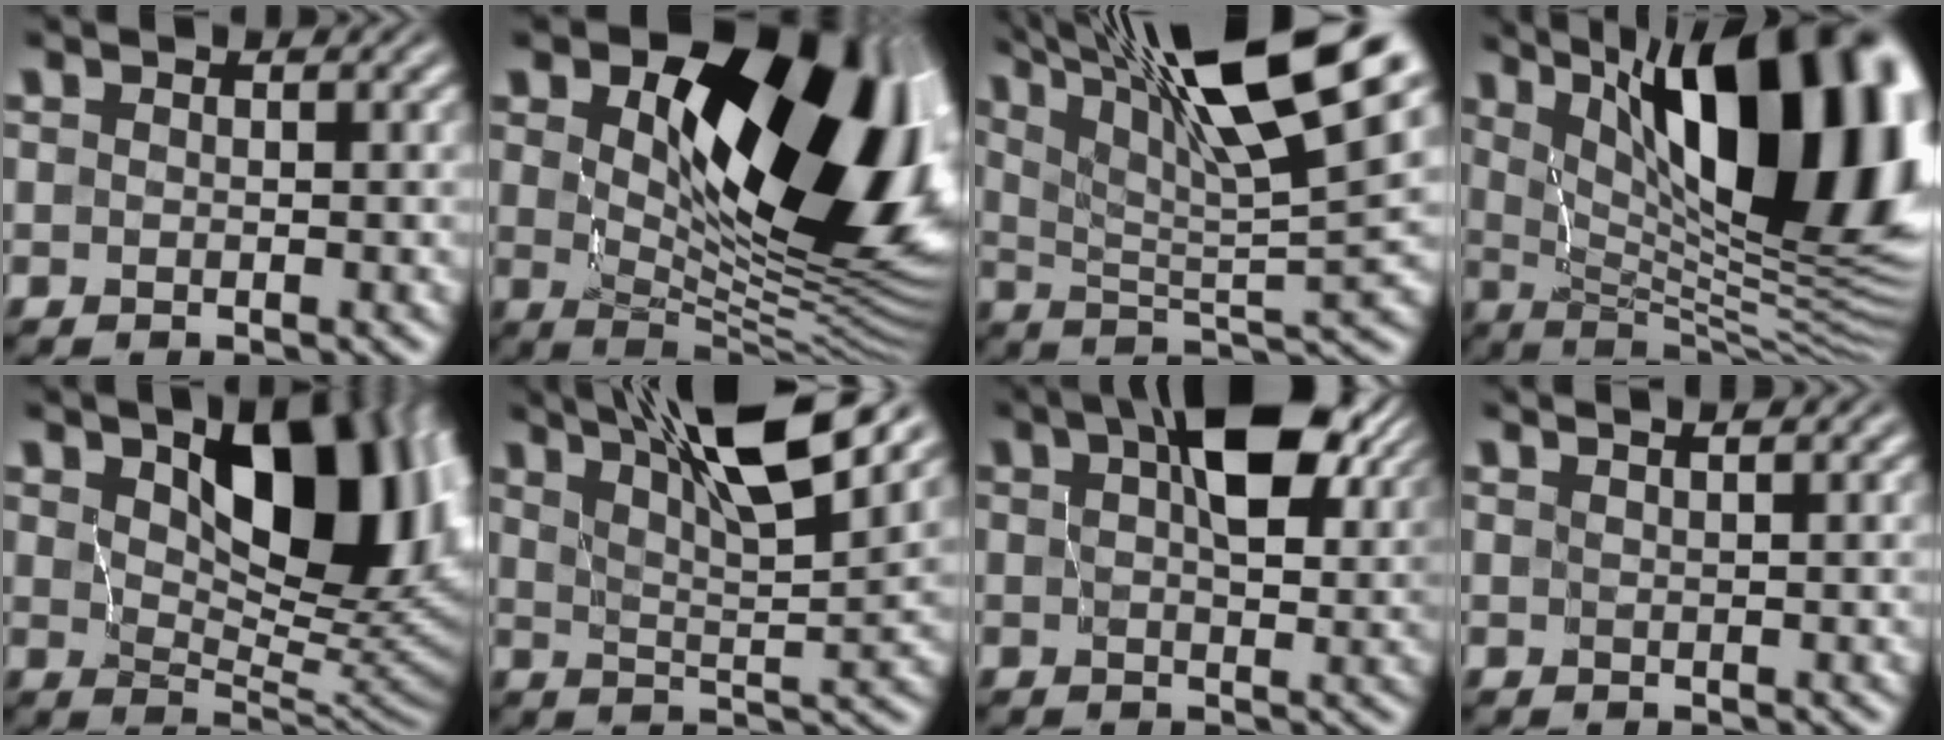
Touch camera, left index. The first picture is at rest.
{"total": 17.5, "force": [4.8, 8.9, 14.3], "torque": [-0.197, 0.004, 0.078]}
{"total": 14.3, "force": [8.4, 2.7, 11.2], "torque": [-0.197, 0.023, 0.146]}
{"total": 18.1, "force": [6.3, 7.1, 15.4], "torque": [-0.202, 0.027, 0.100]}
{"total": 11.1, "force": [3.5, 5.4, 9.1], "torque": [-0.137, 0.004, 0.062]}
{"total": 10.1, "force": [6.5, 1.5, 7.5], "torque": [-0.116, 0.021, 0.106]}
{"total": 8.4, "force": [3.5, 3.8, 6.7], "torque": [-0.106, 0.016, 0.048]}
{"total": 2.5, "force": [1.8, 0.8, 1.6], "torque": [-0.013, 0.014, -0.002]}